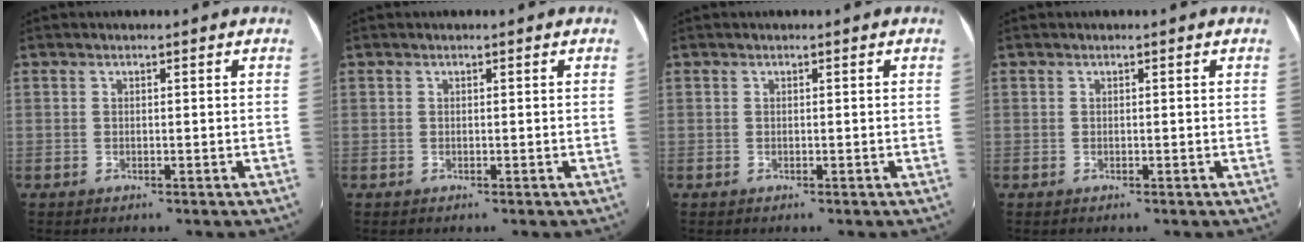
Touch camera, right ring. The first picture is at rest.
{"total": 0.0}
{"total": 0.0}
{"total": 0.0}